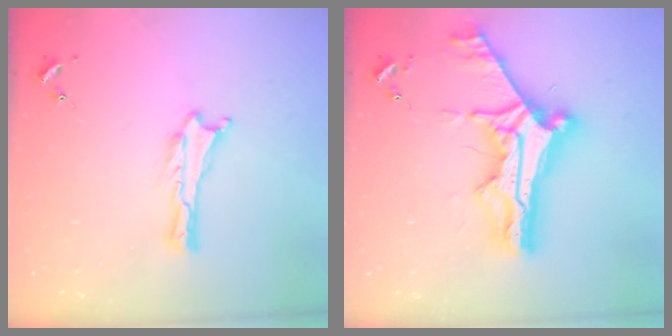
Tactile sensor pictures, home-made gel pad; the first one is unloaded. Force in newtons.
{"total": 11.7, "press": 11.6, "slide": 1.2}